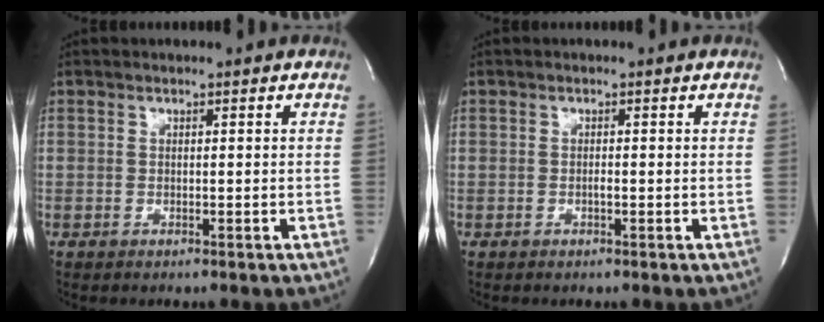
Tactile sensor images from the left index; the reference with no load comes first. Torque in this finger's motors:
{"motor_torque": [0.29, 0.10, -0.02, 0.00]}